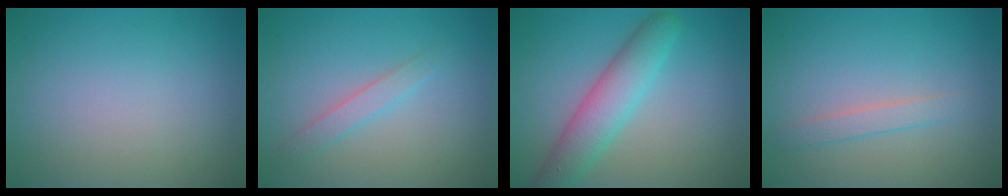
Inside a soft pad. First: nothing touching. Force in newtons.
{"total": 1.6, "press": 1.6, "slide": 0.1}
{"total": 4.7, "press": 4.7, "slide": 0.1}
{"total": 1.5, "press": 1.5, "slide": 0.1}